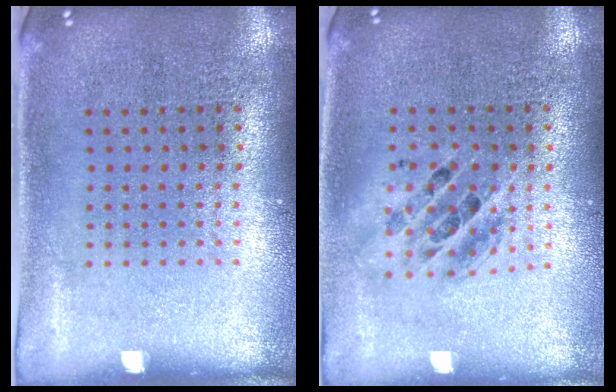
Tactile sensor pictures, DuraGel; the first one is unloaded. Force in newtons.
{"total": 1.5, "press": 1.2, "slide": 0.8}